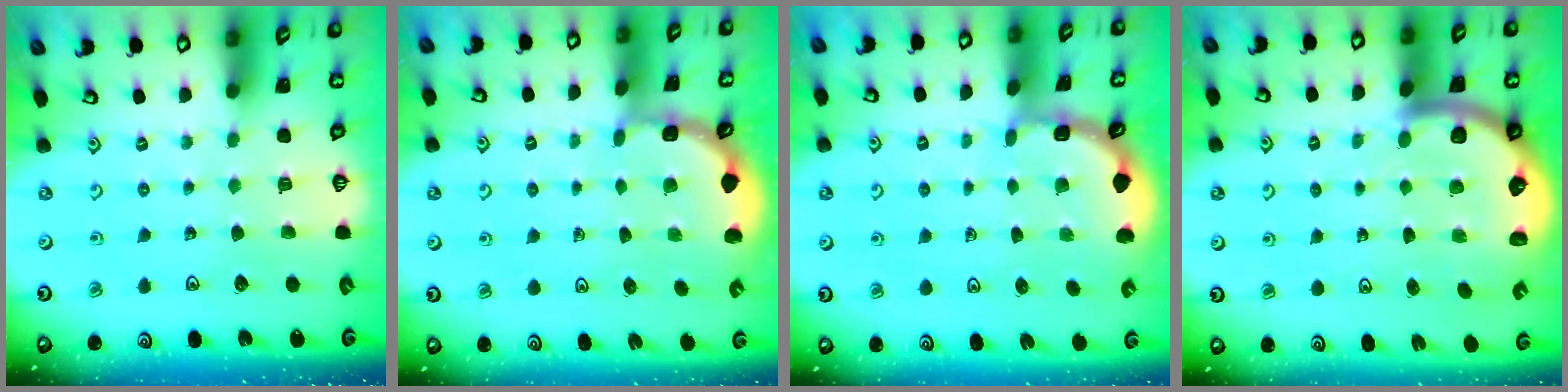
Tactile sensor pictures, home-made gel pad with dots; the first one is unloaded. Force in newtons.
{"total": 1.9, "press": 1.9, "slide": 0.1}
{"total": 2.1, "press": 2.1, "slide": 0.2}
{"total": 6.2, "press": 6.1, "slide": 1.2}